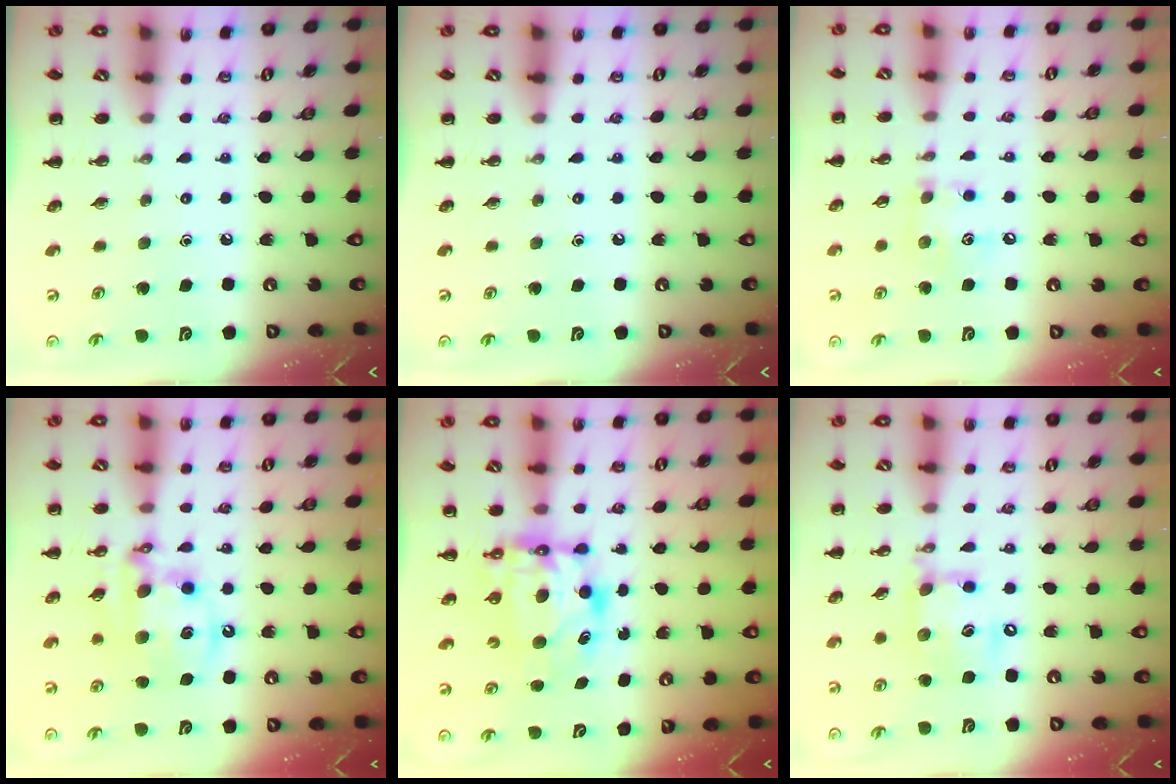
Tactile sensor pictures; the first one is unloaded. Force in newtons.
{"total": 0.0}
{"total": 7.5, "press": 7.4, "slide": 0.9}
{"total": 12.6, "press": 12.2, "slide": 3.1}
{"total": 6.8, "press": 6.7, "slide": 1.3}
{"total": 13.4, "press": 13.2, "slide": 2.3}